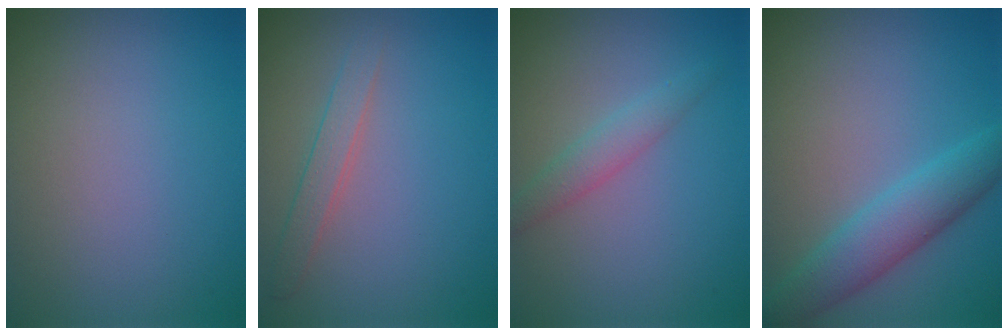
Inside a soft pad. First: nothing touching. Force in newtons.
{"total": 1.8, "press": 1.8, "slide": 0.1}
{"total": 1.9, "press": 1.9, "slide": 0.1}
{"total": 4.4, "press": 4.4, "slide": 0.2}